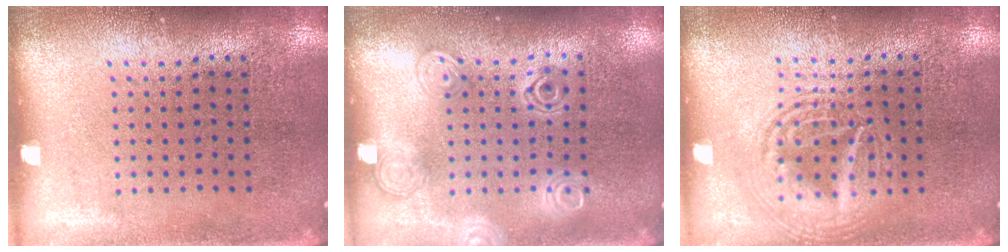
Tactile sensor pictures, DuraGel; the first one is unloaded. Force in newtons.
{"total": 1.3, "press": 1.3, "slide": 0.2}
{"total": 2.9, "press": 2.8, "slide": 0.3}